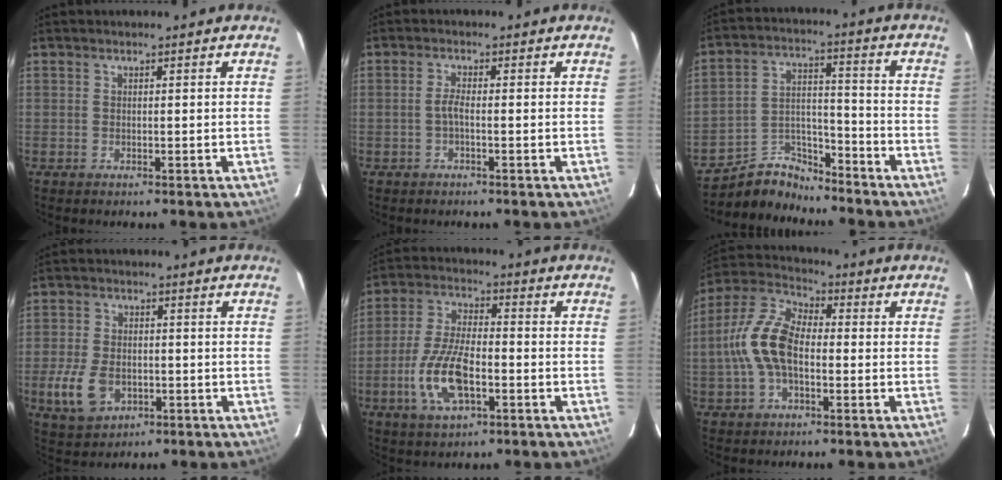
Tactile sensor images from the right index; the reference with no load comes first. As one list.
[{"total": 1.6, "force": [-0.7, 0.1, 1.5], "torque": [-0.031, 0.004, -0.015]}, {"total": 9.0, "force": [-8.2, 3.7, 0.5], "torque": [-0.019, 0.045, -0.148]}, {"total": 9.4, "force": [-3.0, 6.2, 6.4], "torque": [-0.155, -0.008, -0.045]}, {"total": 12.3, "force": [-4.2, 5.0, 10.4], "torque": [-0.219, -0.002, -0.077]}, {"total": 12.1, "force": [-1.7, 6.5, 10.1], "torque": [-0.217, 0.018, -0.037]}]